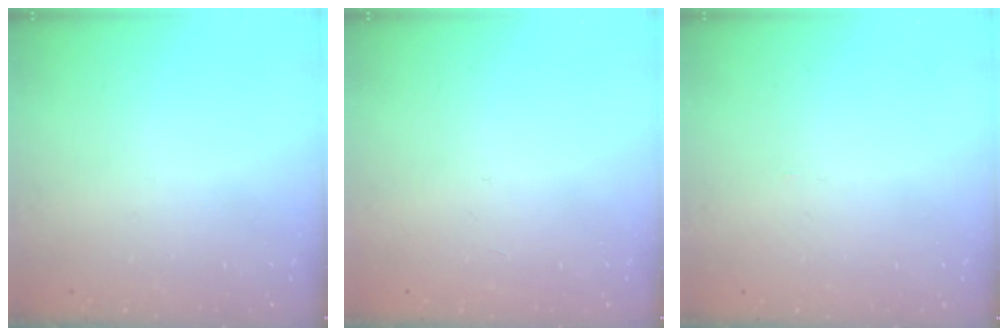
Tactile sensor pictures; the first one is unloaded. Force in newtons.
{"total": 0.0}
{"total": 0.0}